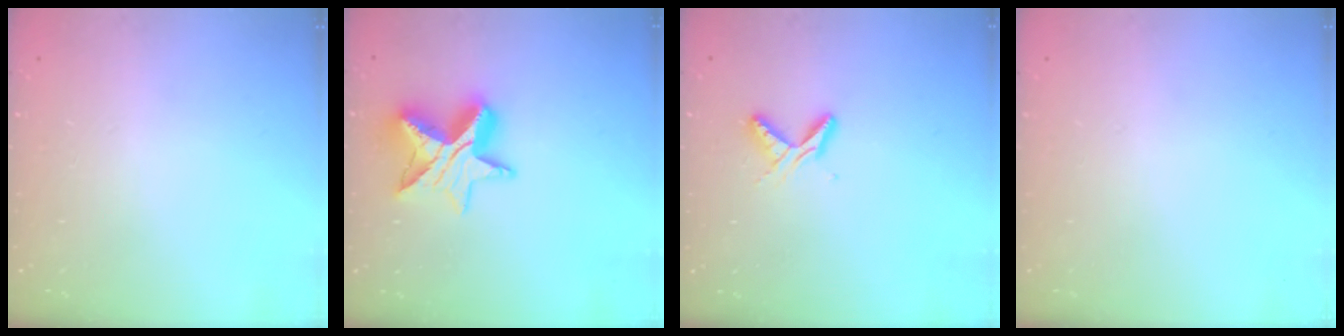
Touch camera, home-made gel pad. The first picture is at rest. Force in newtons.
{"total": 12.4, "press": 12.4, "slide": 0.9}
{"total": 6.0, "press": 6.0, "slide": 0.7}
{"total": 0.0}